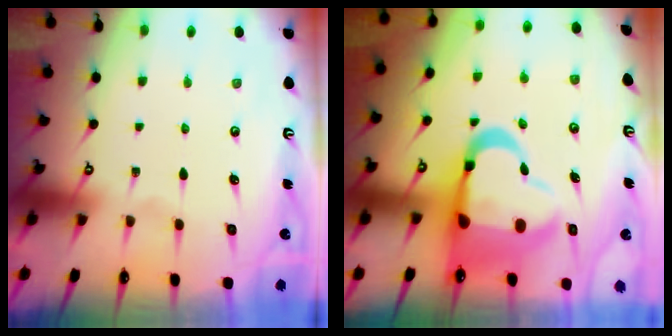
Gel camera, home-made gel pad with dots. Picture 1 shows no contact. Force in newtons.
{"total": 18.0, "press": 17.5, "slide": 4.0}